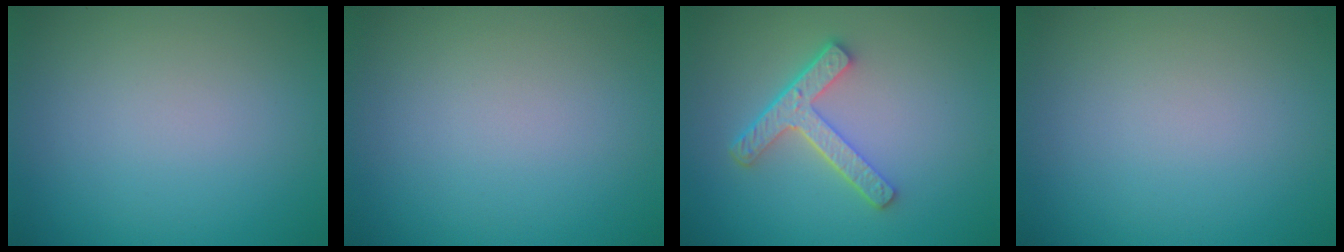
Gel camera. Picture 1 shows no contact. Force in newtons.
{"total": 0.0}
{"total": 4.2, "press": 3.2, "slide": 2.8}
{"total": 0.0}